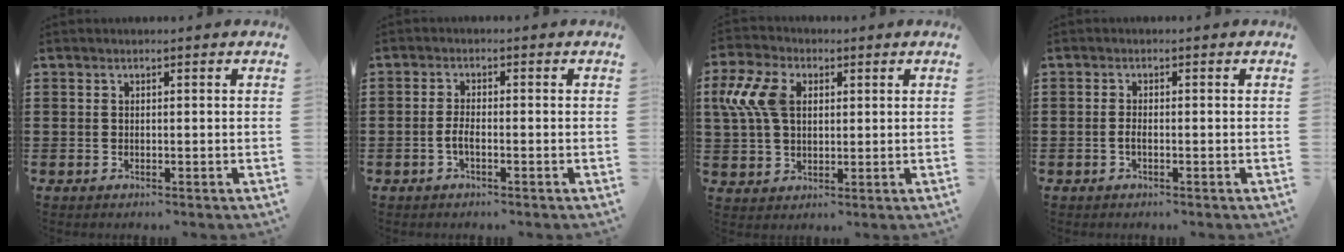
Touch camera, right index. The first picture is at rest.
{"total": 2.1, "force": [-0.9, 0.6, 1.9], "torque": [-0.041, -0.001, -0.018]}
{"total": 8.4, "force": [2.0, 5.4, 6.0], "torque": [-0.160, 0.007, 0.032]}
{"total": 1.2, "force": [-0.5, 0.3, 1.0], "torque": [-0.020, -0.002, -0.008]}